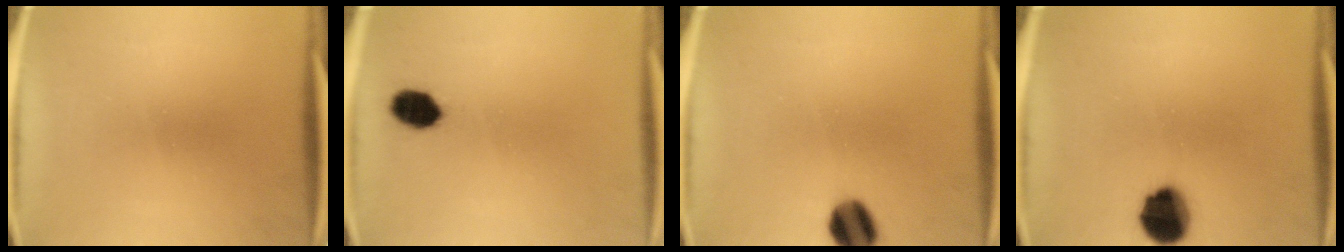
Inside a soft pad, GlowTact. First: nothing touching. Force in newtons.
{"total": 5.8}
{"total": 7.9}
{"total": 10.8}